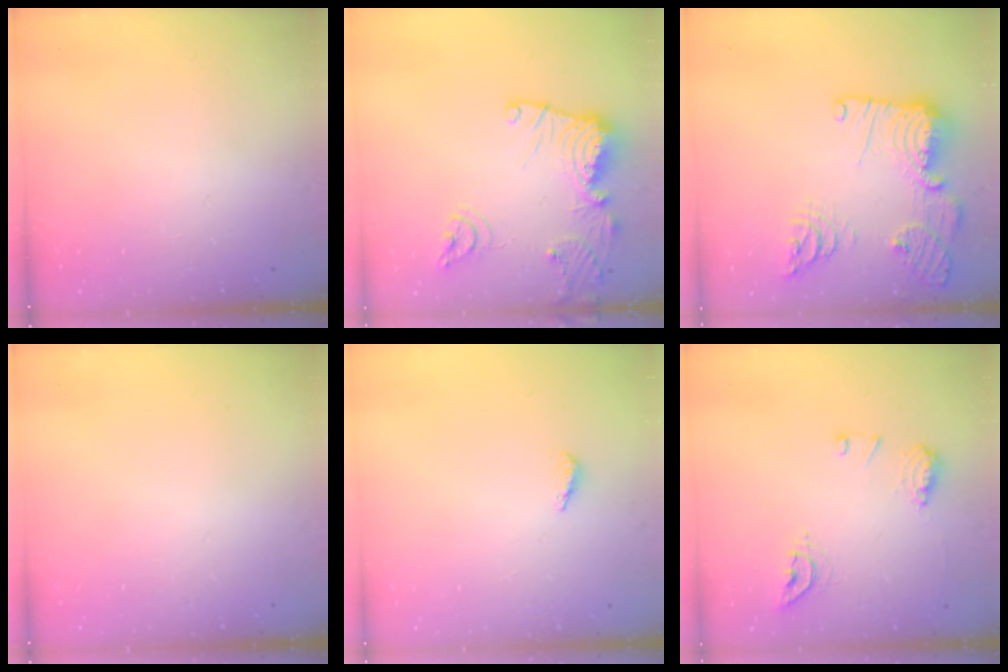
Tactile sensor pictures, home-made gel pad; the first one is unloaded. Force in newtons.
{"total": 16.7, "press": 16.7, "slide": 1.2}
{"total": 22.8, "press": 22.7, "slide": 2.3}
{"total": 0.0}
{"total": 2.3, "press": 2.2, "slide": 0.8}
{"total": 10.5, "press": 10.5, "slide": 0.7}